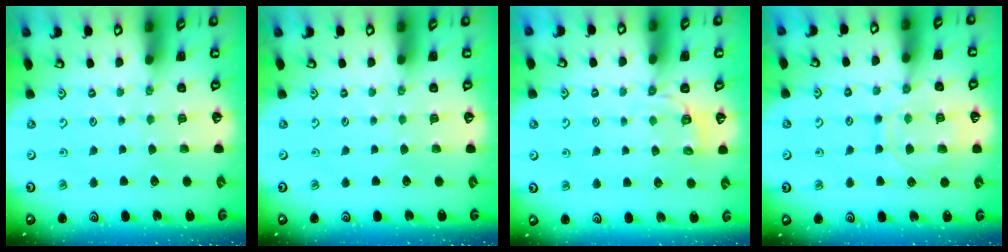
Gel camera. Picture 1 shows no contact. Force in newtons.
{"total": 0.0}
{"total": 2.7, "press": 1.4, "slide": 2.3}
{"total": 11.9, "press": 11.9, "slide": 1.2}